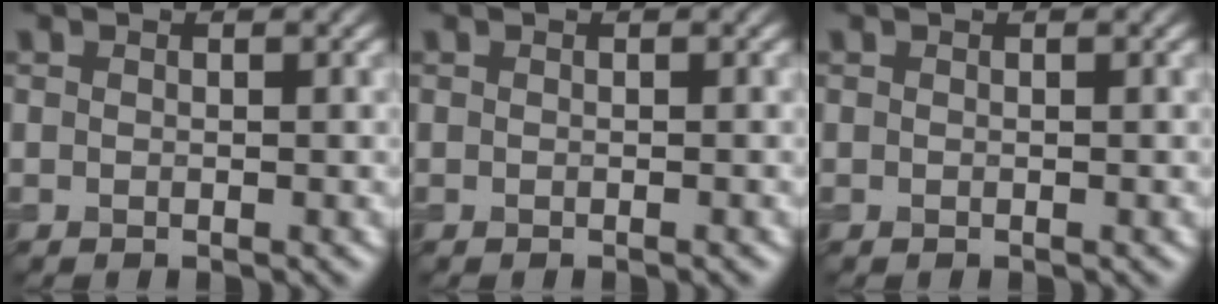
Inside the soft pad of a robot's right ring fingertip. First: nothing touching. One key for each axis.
{"total": 0.0}
{"total": 0.0}